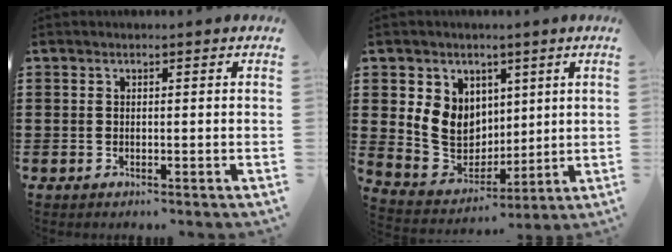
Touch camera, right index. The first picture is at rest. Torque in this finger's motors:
{"motor_torque": [1.26, 0.88, 0.90, 0.18]}